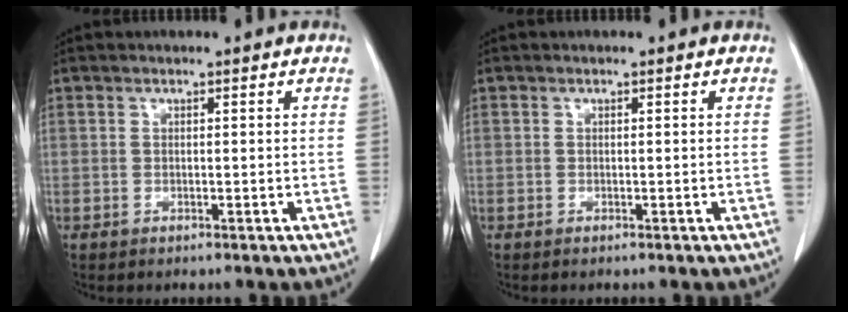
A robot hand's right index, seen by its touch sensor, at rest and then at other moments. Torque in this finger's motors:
{"motor_torque": [-0.01, -0.03, -0.03, -0.02]}